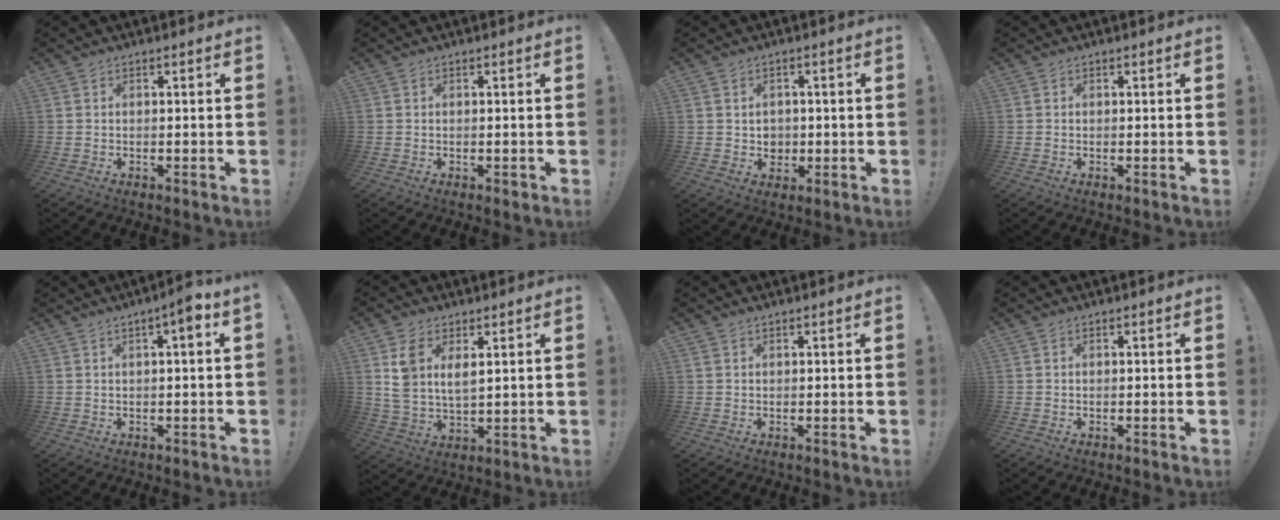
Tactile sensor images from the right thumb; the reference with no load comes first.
{"total": 0.6, "force": [0.1, 0.4, 0.5], "torque": [-0.009, 0.001, 0.001]}
{"total": 4.2, "force": [0.7, 4.0, 1.0], "torque": [-0.006, -0.008, 0.013]}
{"total": 0.0}
{"total": 3.8, "force": [1.0, -0.1, 3.7], "torque": [-0.048, -0.009, 0.007]}
{"total": 8.6, "force": [3.7, 4.9, 6.0], "torque": [-0.101, -0.012, 0.069]}
{"total": 0.6, "force": [0.5, 0.3, 0.3], "torque": [-0.010, 0.002, 0.011]}
{"total": 0.0}